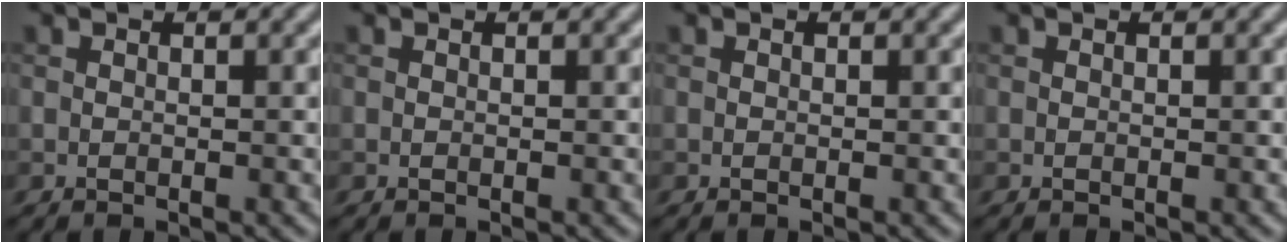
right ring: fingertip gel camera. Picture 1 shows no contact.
{"total": 0.0}
{"total": 0.0}
{"total": 0.0}